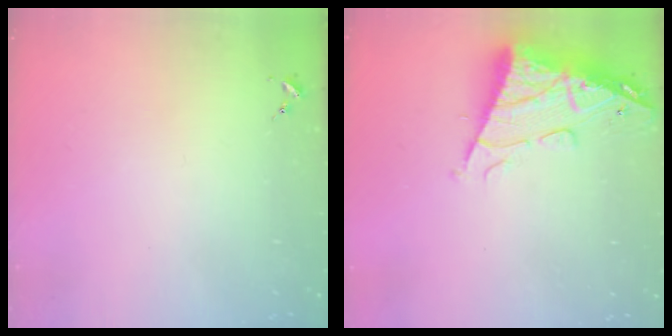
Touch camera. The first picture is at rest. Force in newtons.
{"total": 14.0, "press": 13.9, "slide": 1.3}